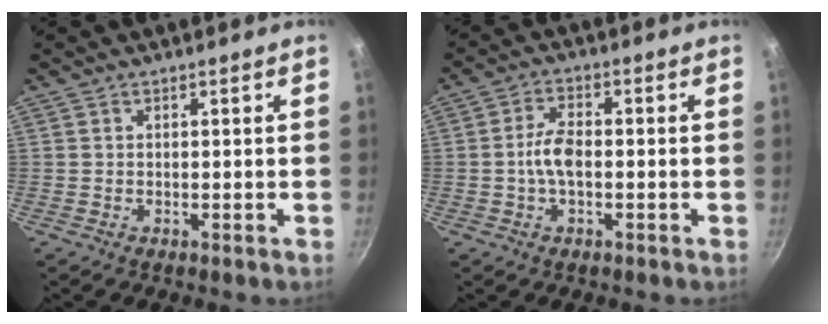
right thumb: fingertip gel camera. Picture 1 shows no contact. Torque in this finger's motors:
{"motor_torque": [0.66, 1.09, 0.75, 0.21, 0.02]}